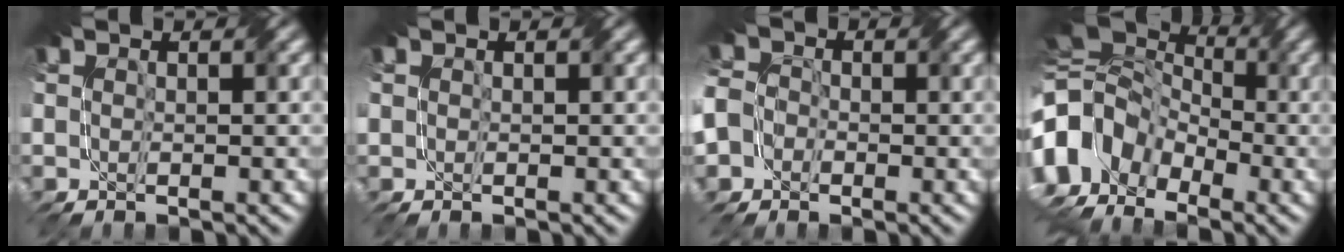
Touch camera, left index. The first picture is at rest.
{"total": 0.8, "force": [0.1, 0.6, 0.5], "torque": [-0.010, -0.001, 0.002]}
{"total": 4.5, "force": [-1.7, 3.9, 1.3], "torque": [-0.035, 0.010, -0.044]}
{"total": 12.5, "force": [-4.4, 9.7, 6.5], "torque": [-0.140, 0.005, -0.077]}